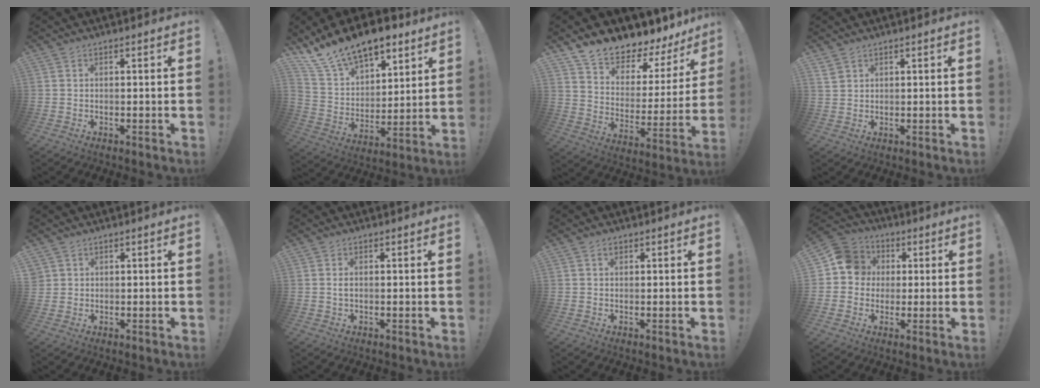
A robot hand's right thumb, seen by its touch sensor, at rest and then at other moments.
{"total": 15.8, "force": [12.3, 7.3, 6.5], "torque": [-0.129, -0.082, 0.230]}
{"total": 9.9, "force": [9.2, 2.9, 2.3], "torque": [-0.040, -0.100, 0.155]}
{"total": 1.4, "force": [1.1, 0.8, 0.2], "torque": [-0.001, -0.005, 0.022]}
{"total": 1.6, "force": [0.9, 1.2, 0.3], "torque": [-0.004, -0.002, 0.019]}
{"total": 1.1, "force": [0.0, 0.5, 1.0], "torque": [-0.025, 0.005, 0.000]}
{"total": 0.9, "force": [0.5, 0.6, 0.4], "torque": [-0.004, 0.000, 0.007]}
{"total": 10.5, "force": [1.4, 9.8, 3.6], "torque": [-0.035, 0.009, 0.031]}